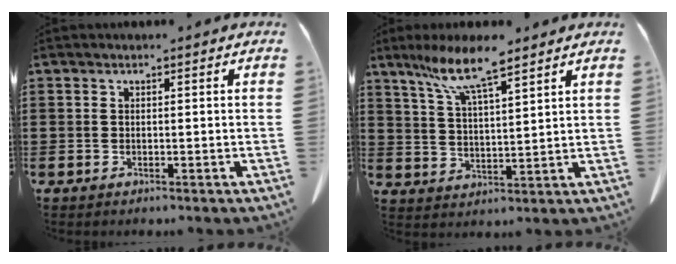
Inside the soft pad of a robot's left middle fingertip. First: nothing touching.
{"total": 8.7, "force": [6.6, 1.1, 5.6], "torque": [-0.126, -0.016, 0.117]}